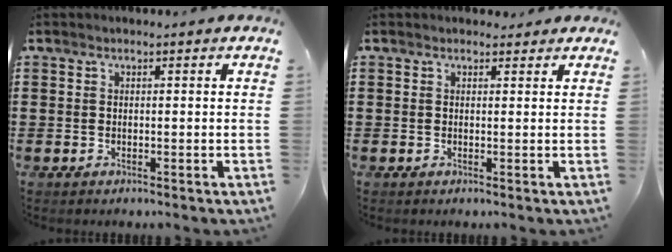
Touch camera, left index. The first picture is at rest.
{"total": 1.2, "force": [0.8, 0.9, 0.1], "torque": [-0.006, 0.007, 0.015]}